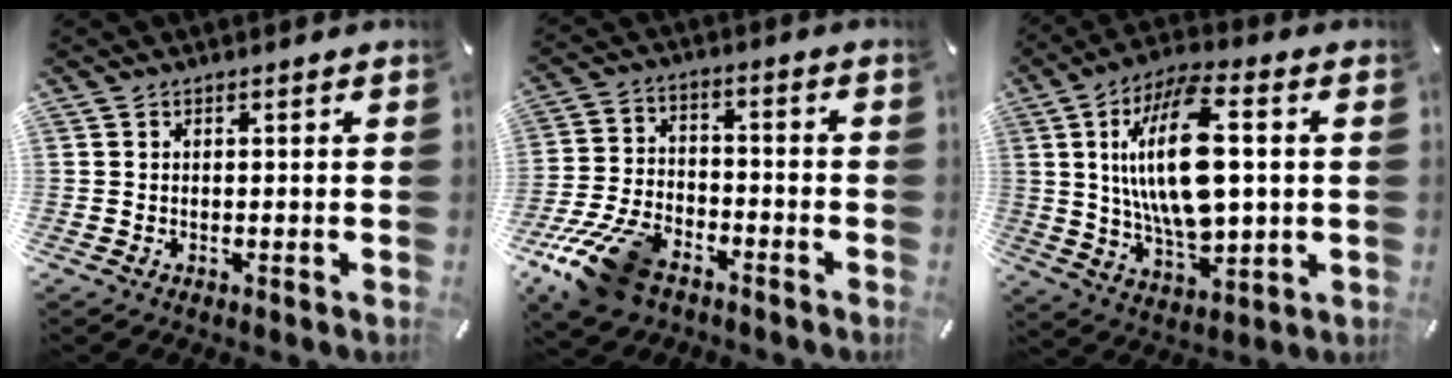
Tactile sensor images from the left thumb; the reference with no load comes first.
{"total": 14.2, "force": [-9.0, 7.7, 7.7], "torque": [-0.149, 0.051, -0.158]}
{"total": 19.1, "force": [3.0, 8.2, 16.9], "torque": [-0.355, -0.006, 0.043]}